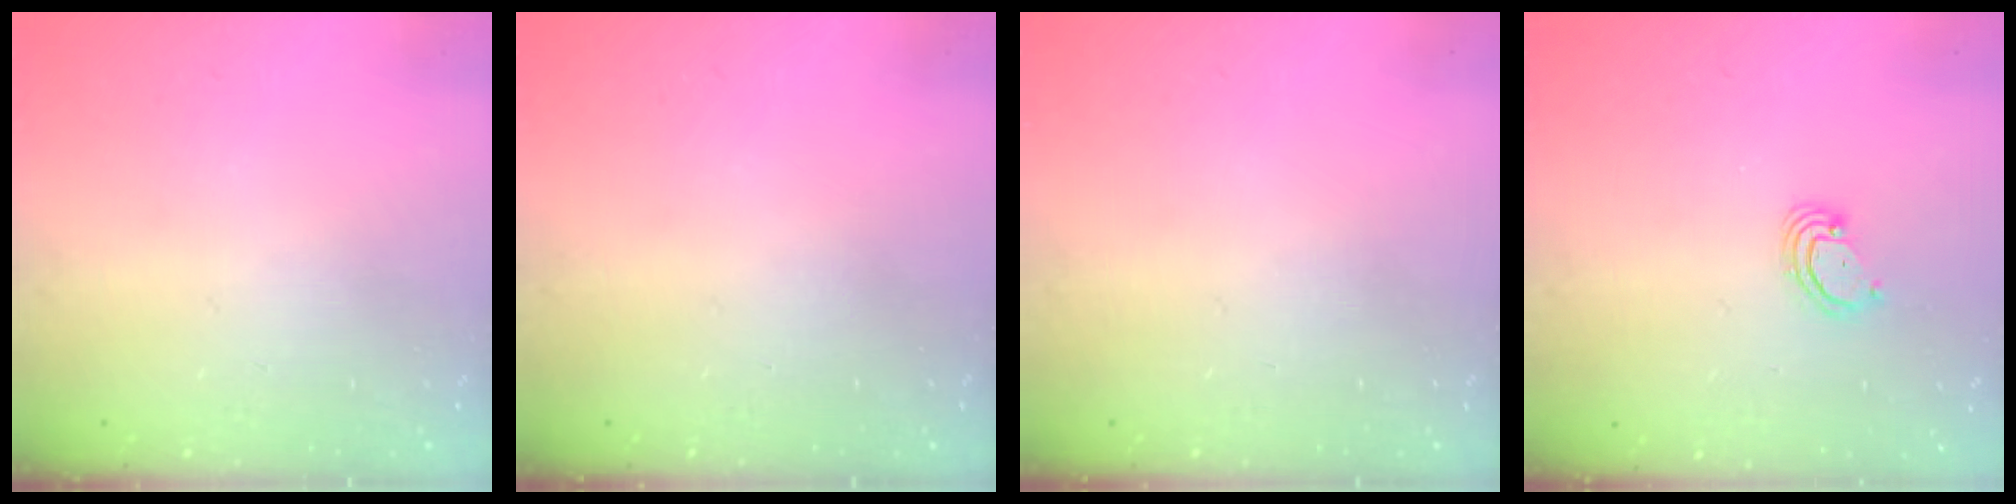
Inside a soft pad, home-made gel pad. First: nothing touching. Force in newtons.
{"total": 0.0}
{"total": 0.0}
{"total": 2.8, "press": 2.8, "slide": 0.3}